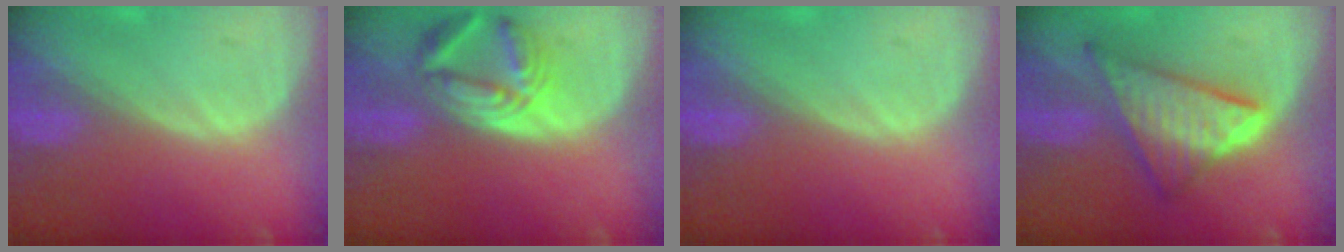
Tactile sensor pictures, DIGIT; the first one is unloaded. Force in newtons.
{"total": 6.4, "press": 6.4, "slide": 0.9}
{"total": 0.0}
{"total": 9.2, "press": 9.1, "slide": 0.6}